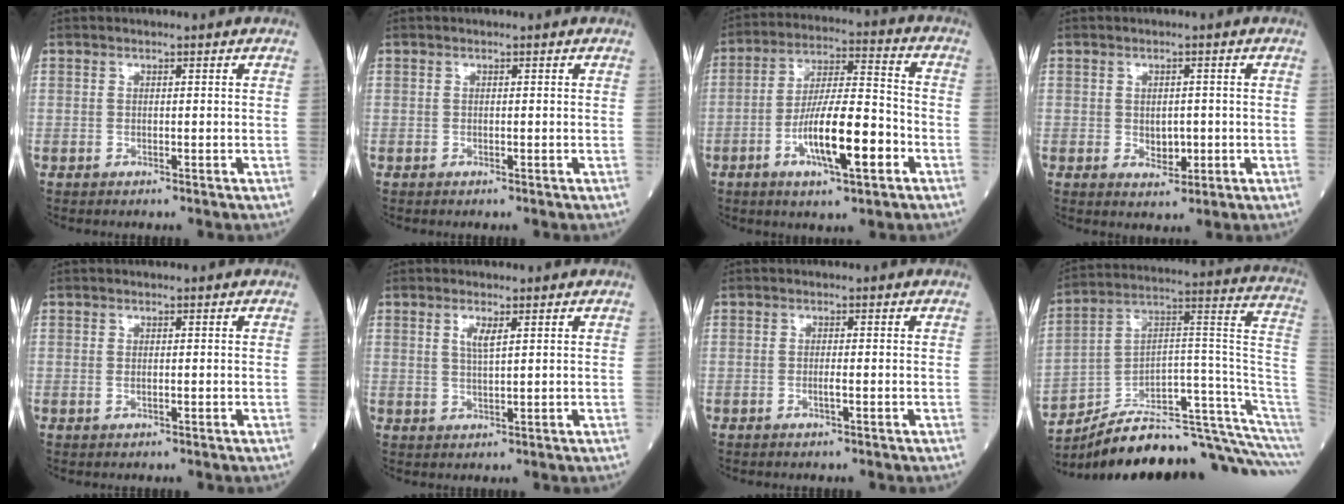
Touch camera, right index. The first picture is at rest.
{"total": 0.0}
{"total": 12.8, "force": [-4.7, 2.4, 11.6], "torque": [-0.211, 0.003, -0.080]}
{"total": 2.9, "force": [-0.4, 1.9, 2.1], "torque": [-0.027, -0.001, 0.001]}
{"total": 0.6, "force": [-0.1, 0.2, 0.5], "torque": [-0.013, -0.002, 0.000]}
{"total": 2.5, "force": [1.1, 0.3, 2.2], "torque": [-0.050, -0.002, 0.022]}
{"total": 0.9, "force": [-0.4, 0.0, 0.8], "torque": [-0.020, 0.000, -0.007]}
{"total": 22.8, "force": [-19.1, 0.8, 12.5], "torque": [-0.107, 0.054, -0.289]}